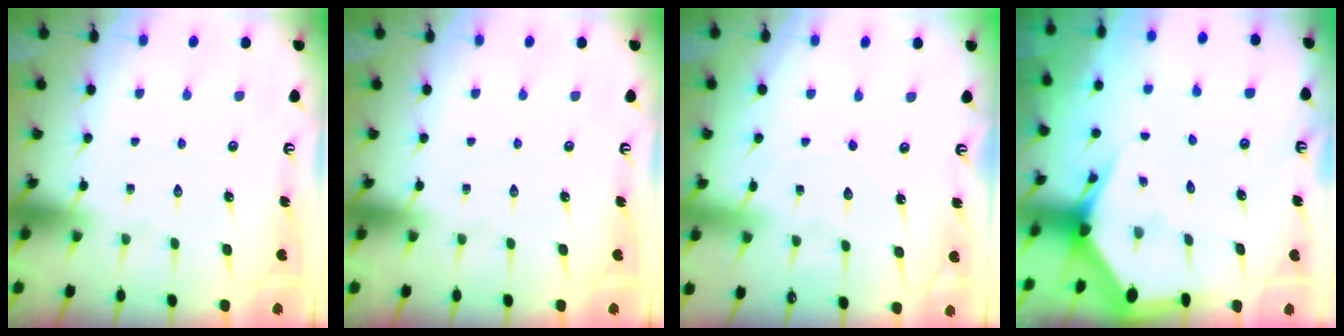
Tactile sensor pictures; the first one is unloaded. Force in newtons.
{"total": 0.0}
{"total": 4.3, "press": 4.3, "slide": 0.2}
{"total": 3.6, "press": 3.6, "slide": 0.3}